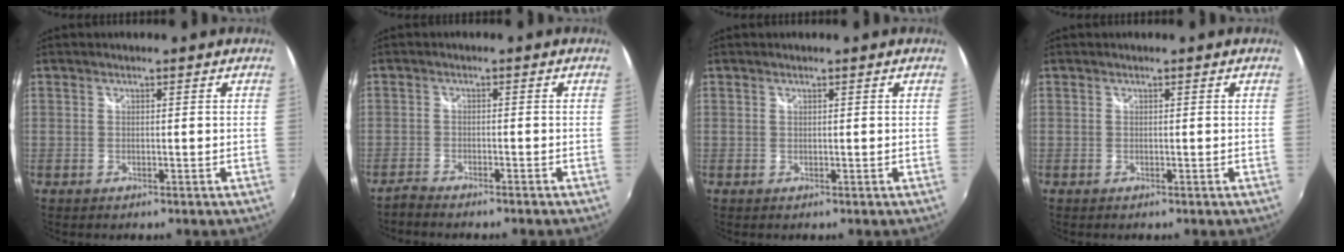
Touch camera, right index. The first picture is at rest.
{"total": 2.7, "force": [-2.5, 0.2, 0.8], "torque": [-0.034, -0.006, -0.050]}
{"total": 0.0}
{"total": 0.0}